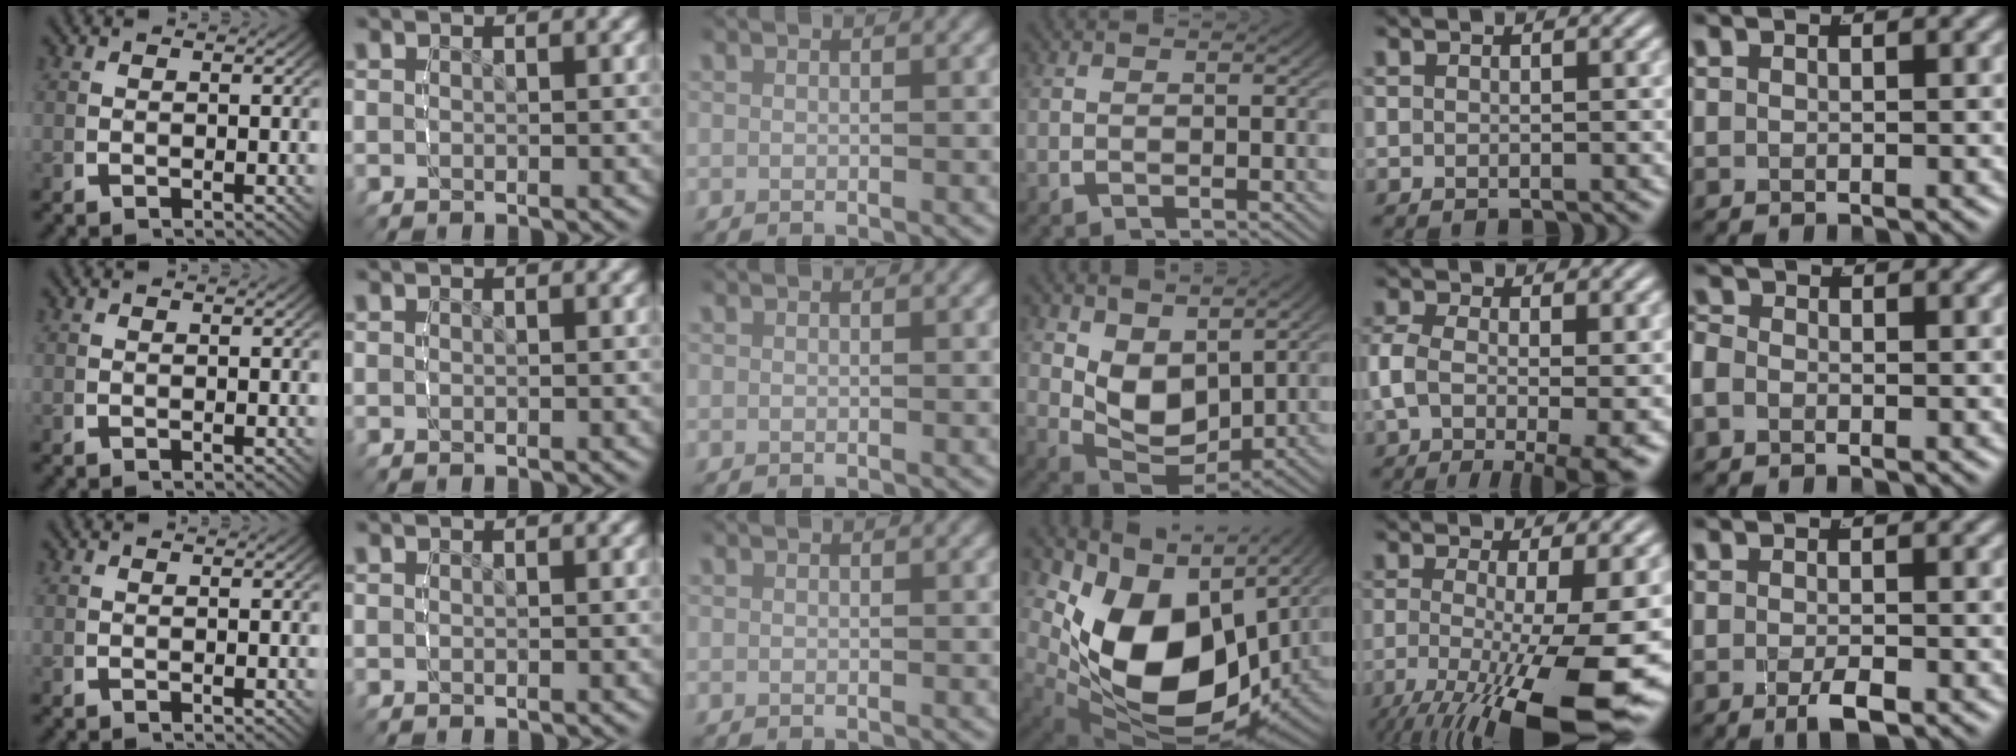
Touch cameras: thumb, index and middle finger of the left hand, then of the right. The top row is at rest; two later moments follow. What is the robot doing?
{"motion": "lift_and_place", "object": "markers"}